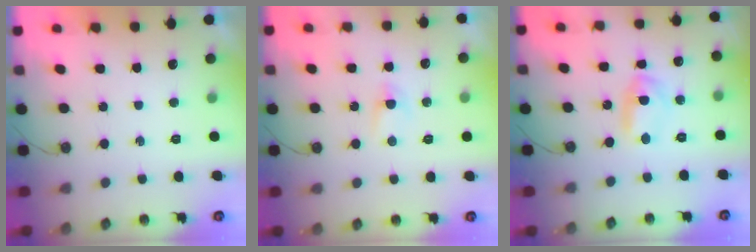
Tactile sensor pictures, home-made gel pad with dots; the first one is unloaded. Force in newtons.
{"total": 2.2, "press": 2.2, "slide": 0.3}
{"total": 14.7, "press": 3.9, "slide": 14.2}